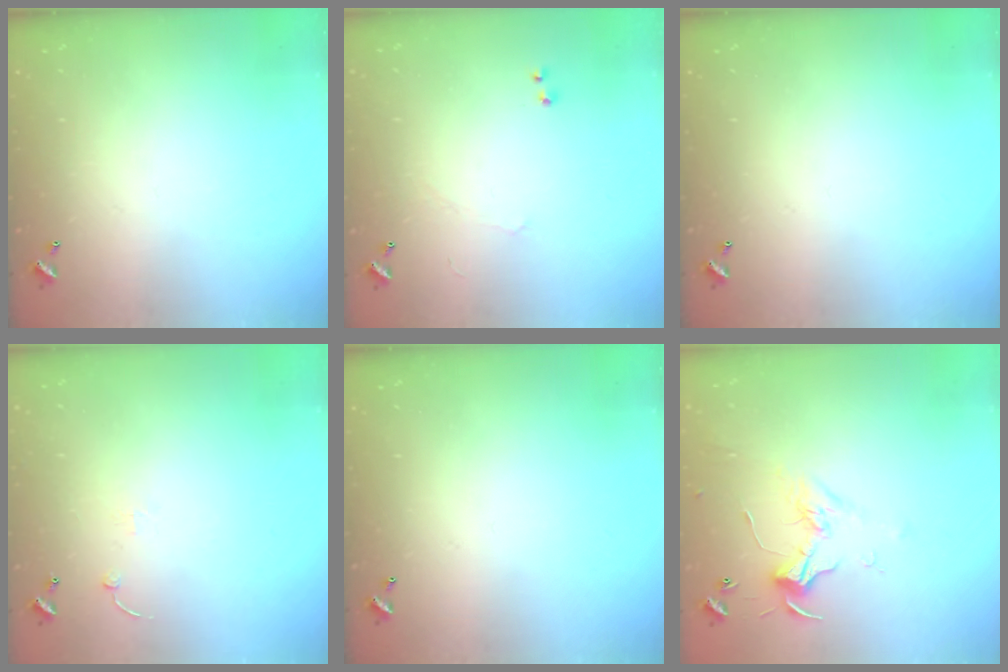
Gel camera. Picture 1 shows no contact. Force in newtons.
{"total": 1.3, "press": 1.1, "slide": 0.5}
{"total": 0.0}
{"total": 0.8, "press": 0.7, "slide": 0.4}
{"total": 0.0}
{"total": 1.3, "press": 1.2, "slide": 0.3}